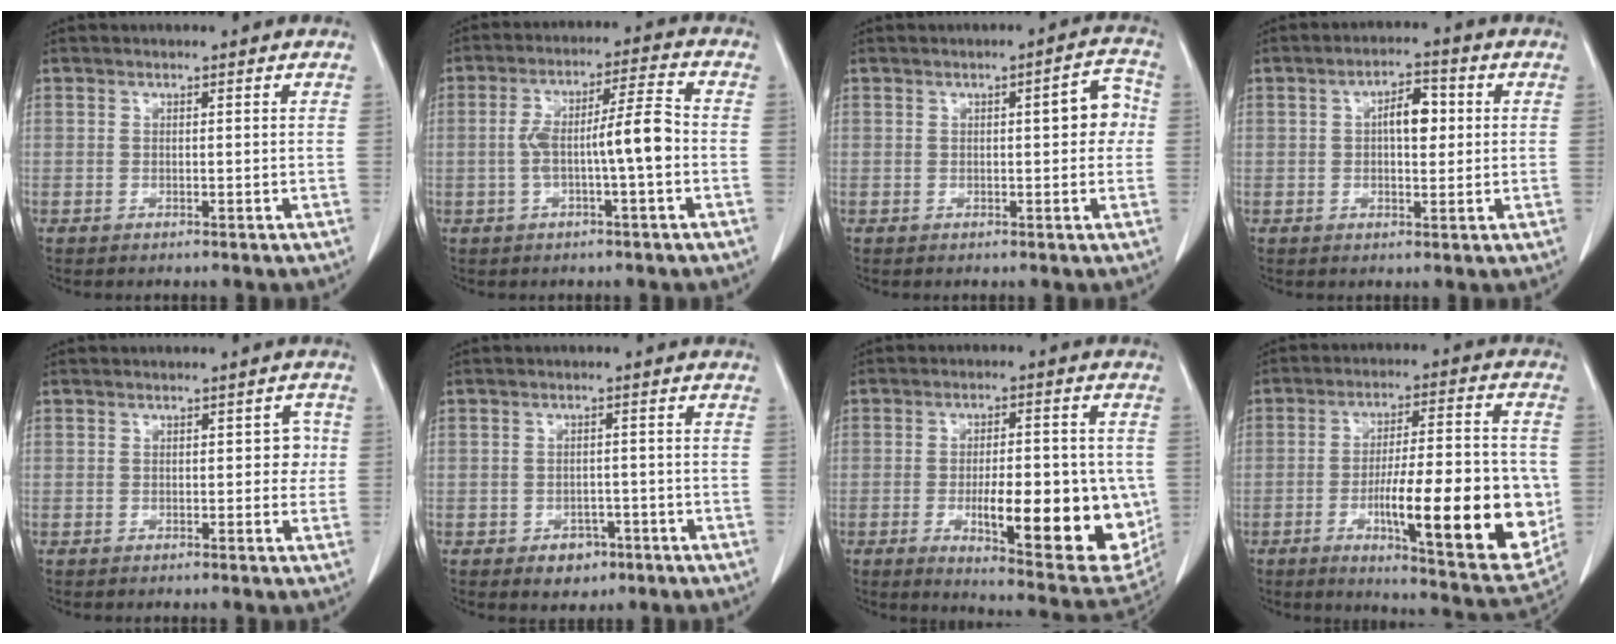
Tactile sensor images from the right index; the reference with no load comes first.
{"total": 8.4, "force": [-1.5, 0.4, 8.2], "torque": [-0.151, 0.023, -0.026]}
{"total": 4.9, "force": [0.4, 1.5, 4.7], "torque": [-0.052, 0.017, 0.001]}
{"total": 5.2, "force": [0.8, 2.2, 4.6], "torque": [-0.076, 0.012, 0.012]}
{"total": 2.5, "force": [0.0, 1.6, 2.0], "torque": [-0.015, 0.019, -0.001]}
{"total": 3.6, "force": [-2.0, 2.6, 1.6], "torque": [-0.013, 0.006, -0.019]}
{"total": 19.0, "force": [-3.9, 5.1, 17.9], "torque": [-0.205, -0.007, -0.036]}
{"total": 20.9, "force": [-4.7, 3.9, 20.0], "torque": [-0.260, -0.001, -0.057]}